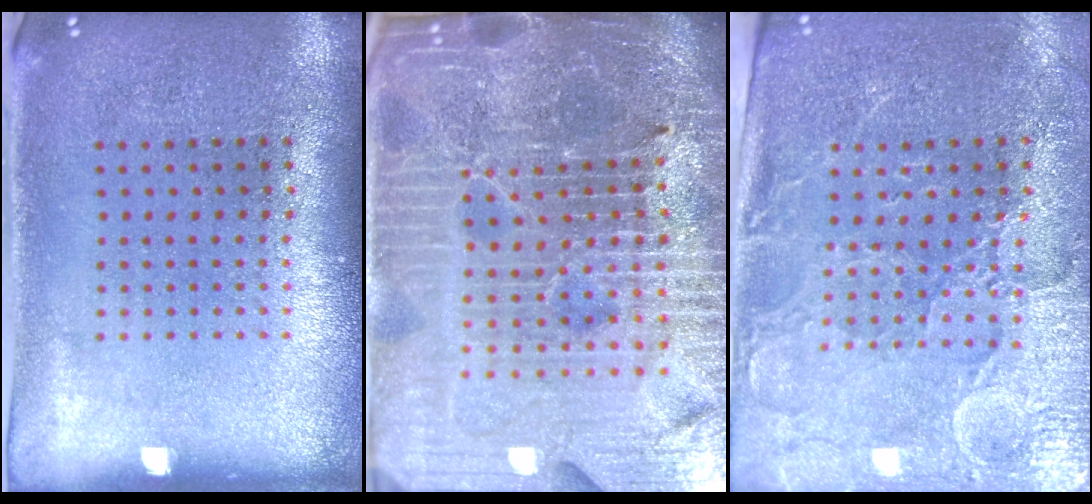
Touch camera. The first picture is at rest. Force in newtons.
{"total": 6.9, "press": 6.0, "slide": 3.3}
{"total": 3.5, "press": 3.3, "slide": 1.1}